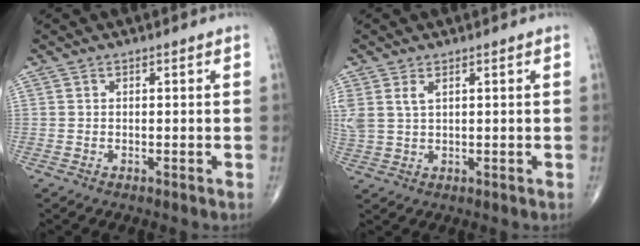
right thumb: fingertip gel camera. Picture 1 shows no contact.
{"total": 4.5, "force": [1.9, 2.4, 3.3], "torque": [-0.089, 0.005, 0.046]}